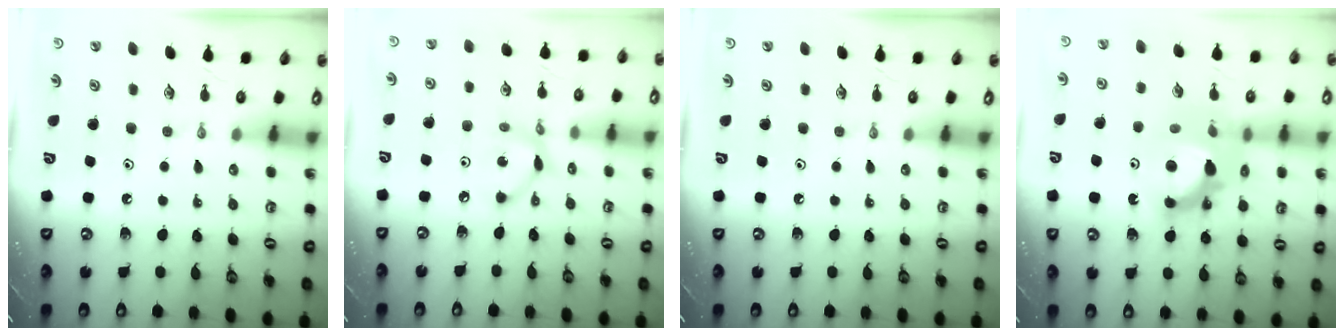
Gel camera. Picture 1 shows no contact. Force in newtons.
{"total": 7.9, "press": 7.9, "slide": 0.3}
{"total": 0.0}
{"total": 13.8, "press": 13.6, "slide": 2.4}